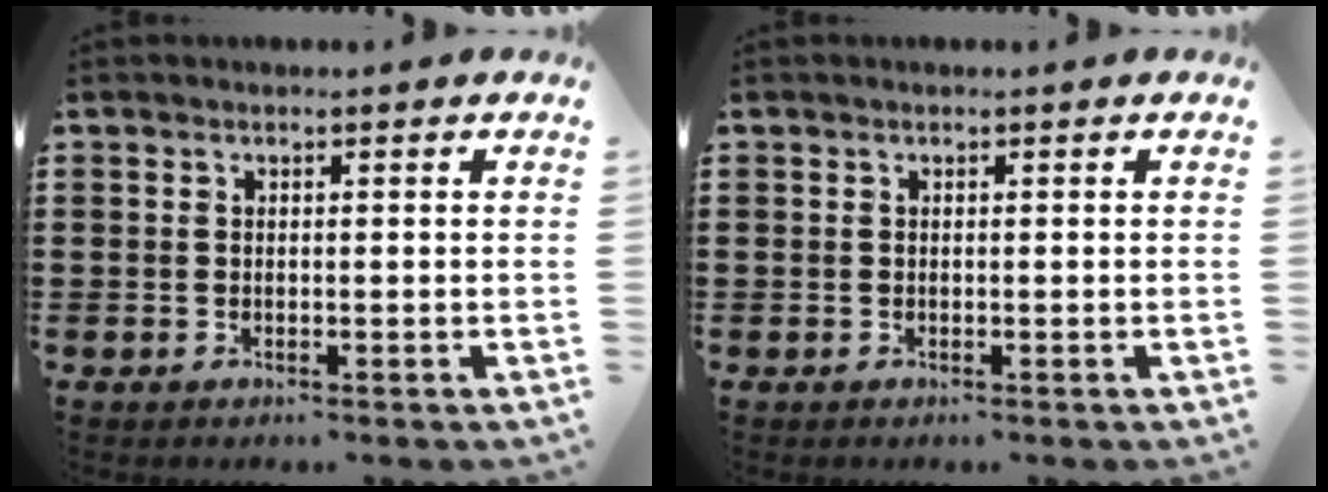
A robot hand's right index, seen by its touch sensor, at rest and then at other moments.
{"total": 0.0}